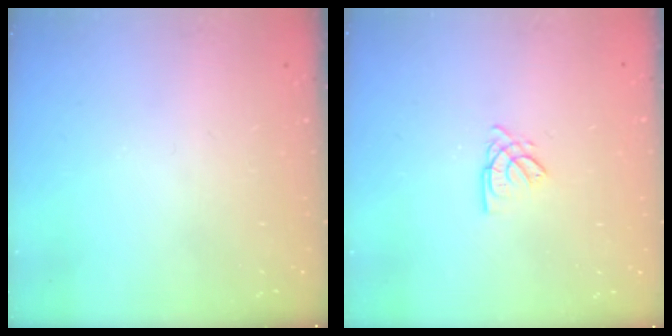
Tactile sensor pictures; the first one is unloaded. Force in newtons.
{"total": 2.6, "press": 2.6, "slide": 0.1}